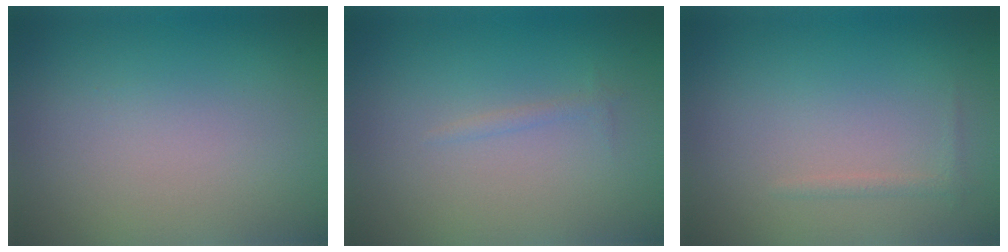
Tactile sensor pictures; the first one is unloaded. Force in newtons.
{"total": 0.6, "press": 0.6, "slide": 0.0}
{"total": 0.7, "press": 0.7, "slide": 0.0}